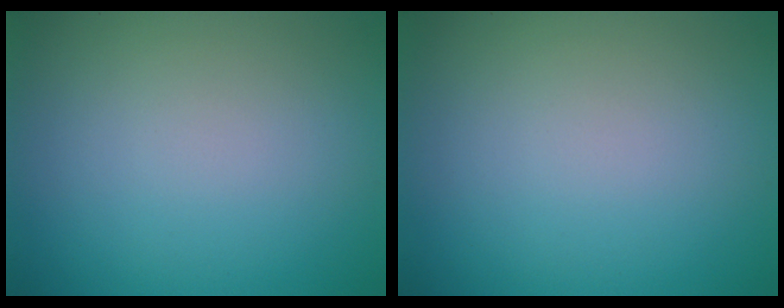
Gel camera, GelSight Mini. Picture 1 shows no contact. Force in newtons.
{"total": 0.0}